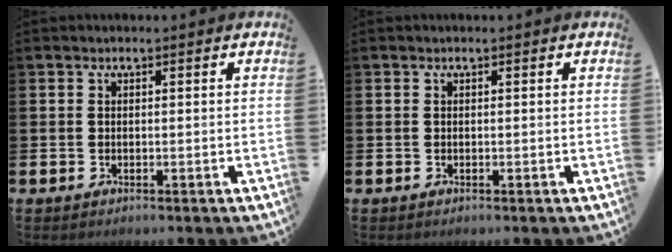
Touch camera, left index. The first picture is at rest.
{"total": 0.0}